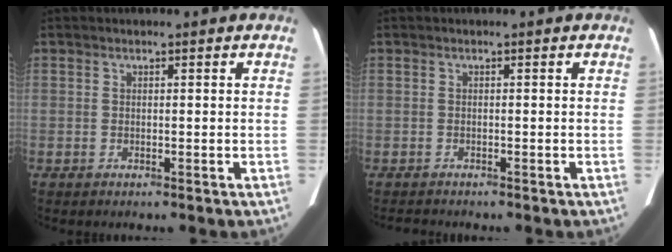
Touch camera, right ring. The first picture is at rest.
{"total": 1.4, "force": [-1.3, 0.3, 0.3], "torque": [-0.008, -0.006, -0.017]}